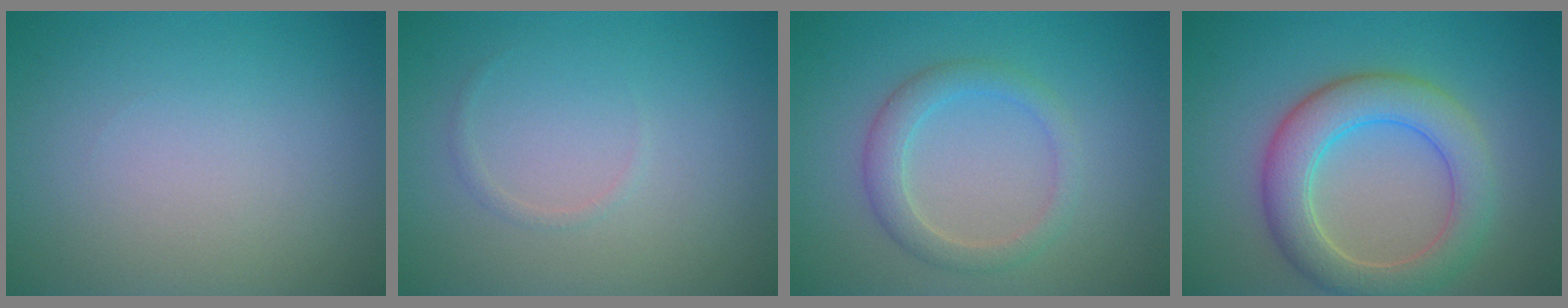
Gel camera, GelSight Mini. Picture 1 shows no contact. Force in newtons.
{"total": 0.6, "press": 0.6, "slide": 0.1}
{"total": 2.7, "press": 2.7, "slide": 0.1}
{"total": 5.9, "press": 5.8, "slide": 0.5}